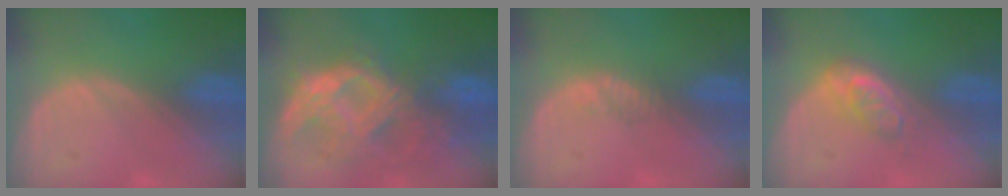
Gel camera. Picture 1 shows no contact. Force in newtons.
{"total": 9.8, "press": 8.8, "slide": 4.2}
{"total": 1.1, "press": 0.9, "slide": 0.7}
{"total": 3.8, "press": 3.8, "slide": 0.1}